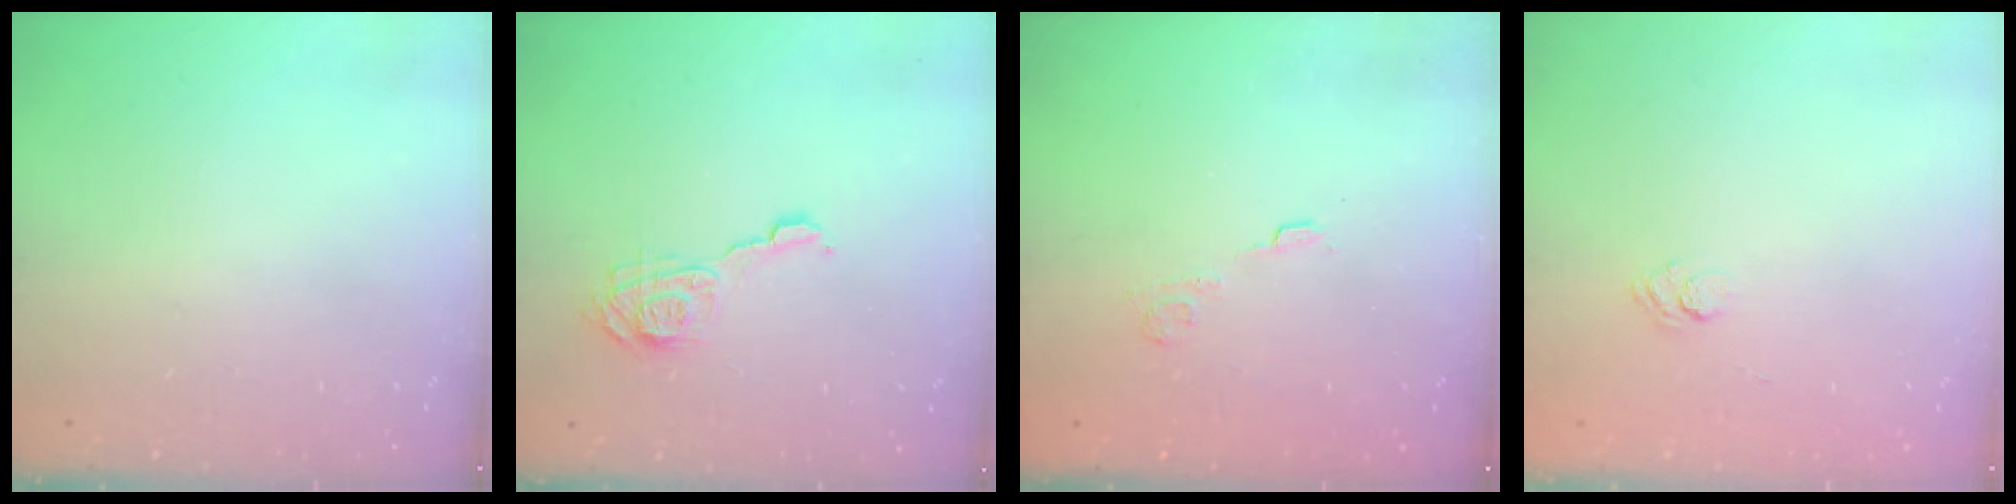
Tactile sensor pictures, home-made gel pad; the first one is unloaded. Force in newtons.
{"total": 9.6, "press": 9.6, "slide": 0.5}
{"total": 2.7, "press": 2.3, "slide": 1.4}
{"total": 3.3, "press": 3.1, "slide": 1.1}